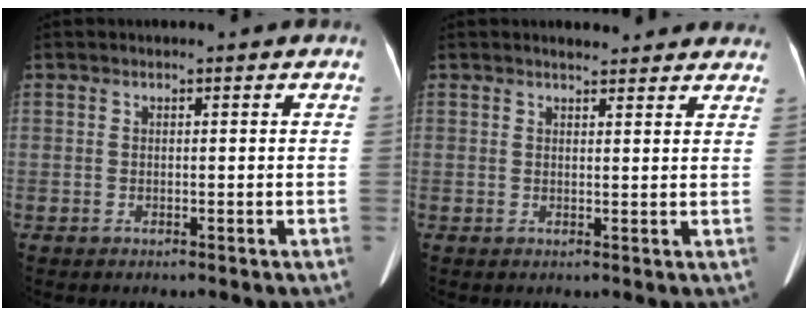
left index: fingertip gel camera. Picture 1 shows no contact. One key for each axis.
{"total": 6.8, "fx": 6.3, "fy": 1.7, "fz": 2.0, "tx": -0.014, "ty": 0.009, "tz": 0.062}